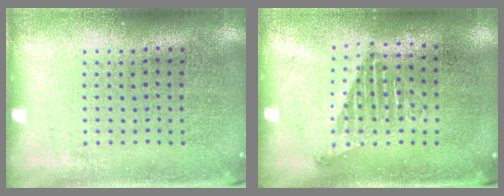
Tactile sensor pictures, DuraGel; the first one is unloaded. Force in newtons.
{"total": 1.1, "press": 1.0, "slide": 0.6}